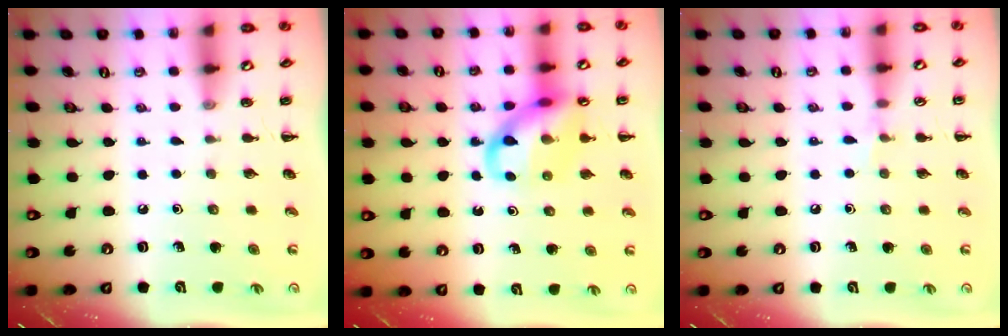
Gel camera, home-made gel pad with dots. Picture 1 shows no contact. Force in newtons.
{"total": 13.1, "press": 12.9, "slide": 2.3}
{"total": 4.1, "press": 3.9, "slide": 1.5}